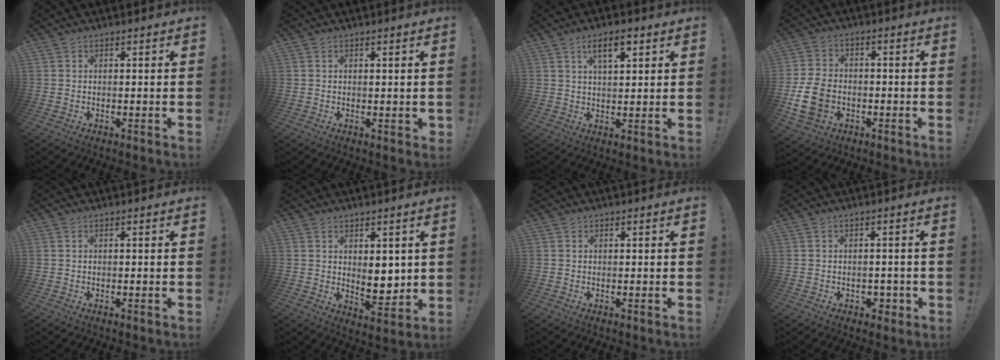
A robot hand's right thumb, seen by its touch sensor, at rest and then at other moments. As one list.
[{"total": 1.0, "force": [0.6, 0.5, 0.6], "torque": [-0.004, -0.001, 0.010]}, {"total": 6.5, "force": [3.2, 2.5, 5.1], "torque": [-0.077, -0.007, 0.051]}, {"total": 12.4, "force": [-3.0, 9.3, 7.7], "torque": [-0.153, 0.020, -0.053]}, {"total": 0.0}, {"total": 8.1, "force": [2.1, 4.9, 6.1], "torque": [-0.067, -0.023, 0.044]}, {"total": 0.0}, {"total": 3.4, "force": [-1.0, 2.7, 1.8], "torque": [-0.012, -0.002, -0.016]}]